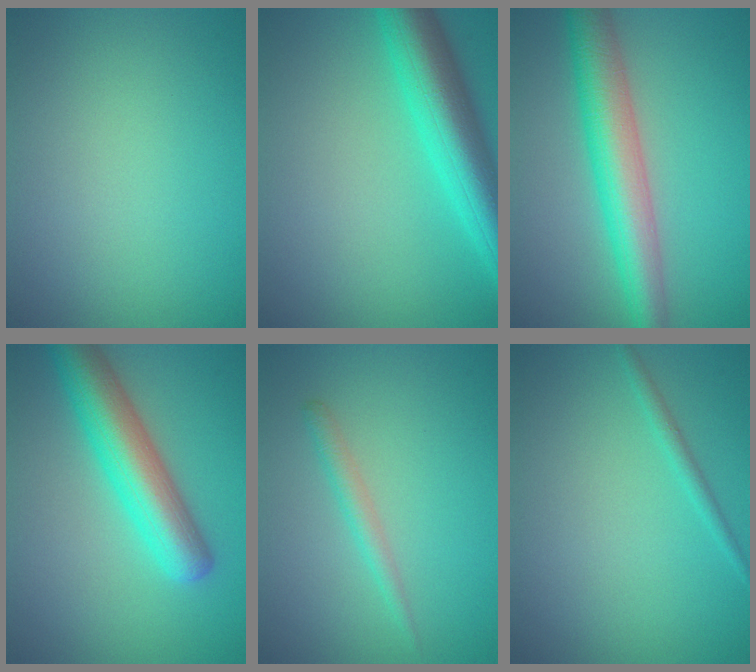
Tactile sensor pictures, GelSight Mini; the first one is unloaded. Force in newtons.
{"total": 7.3, "press": 7.3, "slide": 0.4}
{"total": 6.3, "press": 6.3, "slide": 0.1}
{"total": 6.6, "press": 6.6, "slide": 0.2}
{"total": 1.5, "press": 1.5, "slide": 0.0}
{"total": 1.1, "press": 1.0, "slide": 0.1}